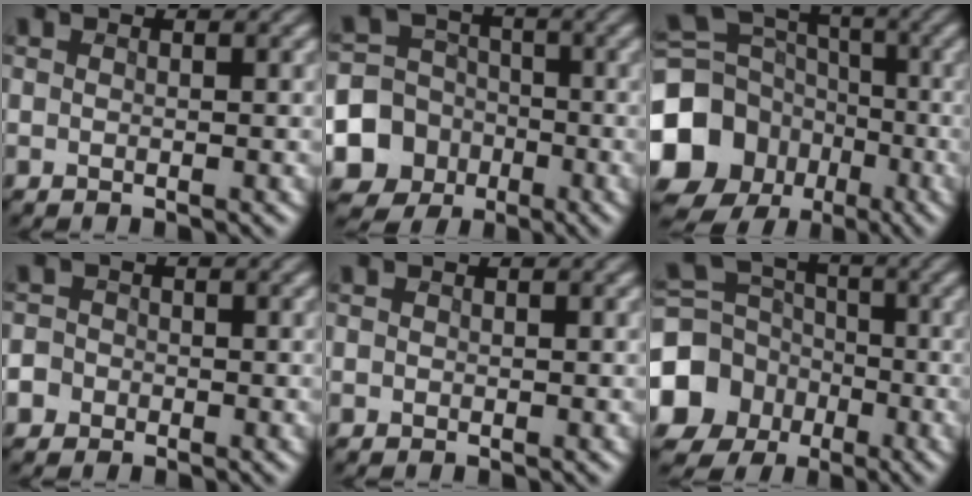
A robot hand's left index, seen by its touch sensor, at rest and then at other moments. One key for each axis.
{"total": 10.0, "fx": -3.8, "fy": 9.1, "fz": 1.8, "tx": -0.039, "ty": -0.021, "tz": -0.092}
{"total": 13.7, "fx": -5.2, "fy": 11.7, "fz": 4.7, "tx": -0.130, "ty": -0.029, "tz": -0.117}
{"total": 2.6, "fx": -1.3, "fy": 2.2, "fz": 0.4, "tx": 0.005, "ty": 0.003, "tz": -0.031}
{"total": 0.0}
{"total": 9.9, "fx": -4.2, "fy": 8.6, "fz": 2.6, "tx": -0.075, "ty": -0.020, "tz": -0.102}